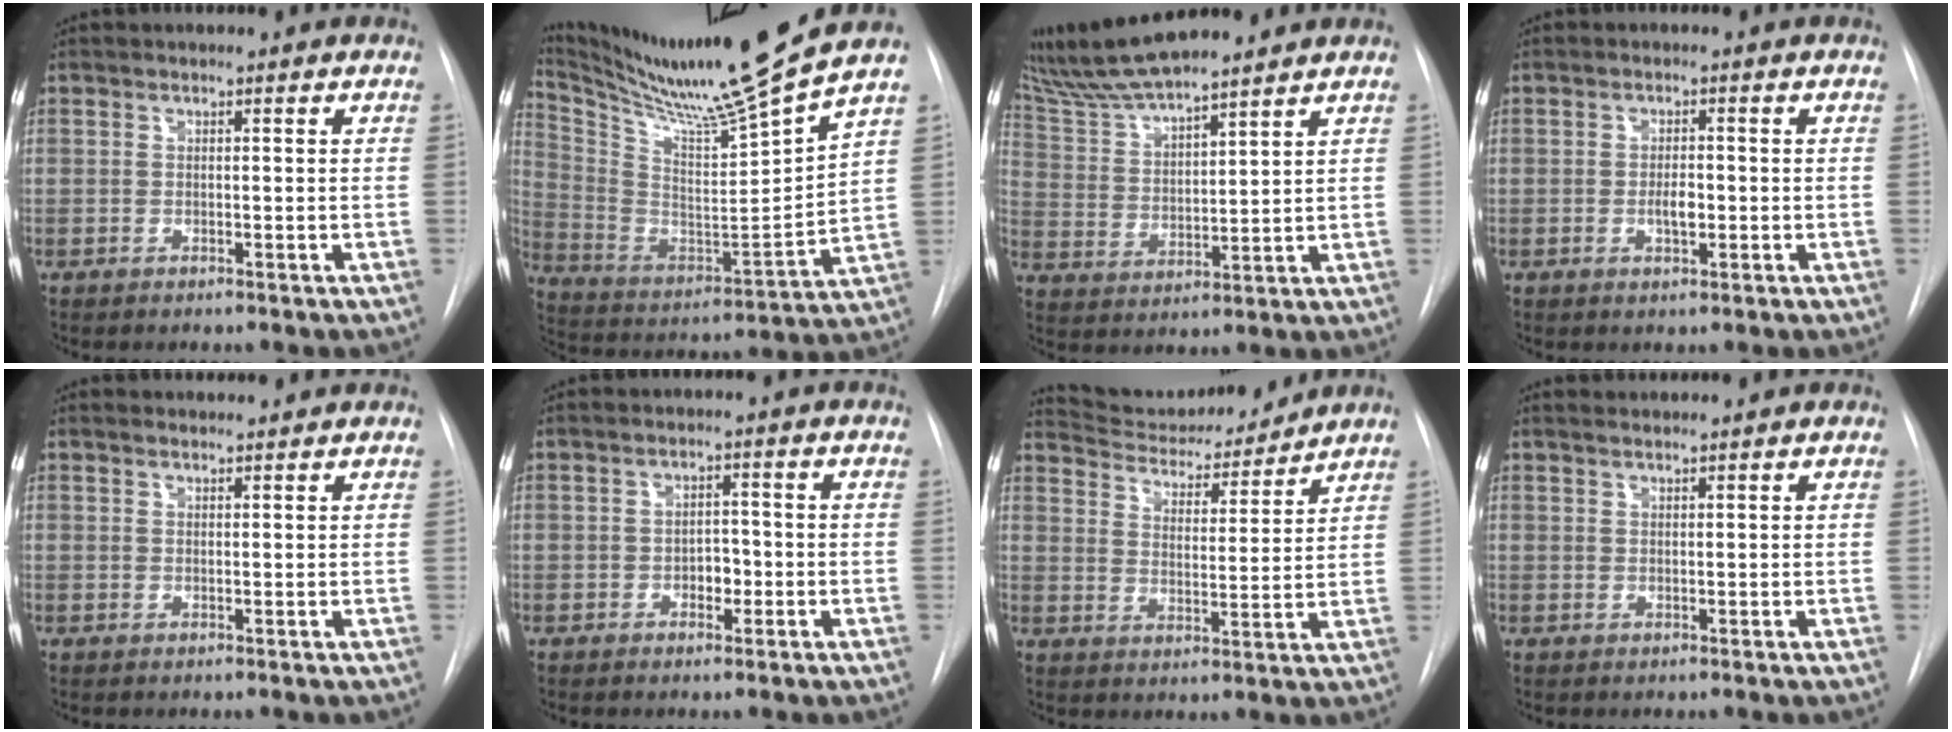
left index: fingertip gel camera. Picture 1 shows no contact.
{"total": 20.7, "force": [17.2, -2.2, 11.3], "torque": [-0.206, -0.049, 0.287]}
{"total": 12.1, "force": [11.0, 0.7, 4.8], "torque": [-0.093, 0.023, 0.208]}
{"total": 2.3, "force": [-0.5, 0.9, 2.1], "torque": [-0.036, 0.002, -0.007]}
{"total": 1.8, "force": [1.8, 0.2, 0.1], "torque": [-0.010, 0.014, 0.030]}
{"total": 2.5, "force": [-0.9, 1.6, 1.7], "torque": [-0.018, 0.007, -0.011]}
{"total": 13.5, "force": [12.8, 1.5, 3.8], "torque": [-0.059, -0.002, 0.203]}
{"total": 2.0, "force": [1.9, 0.0, 0.5], "torque": [-0.007, 0.018, 0.036]}